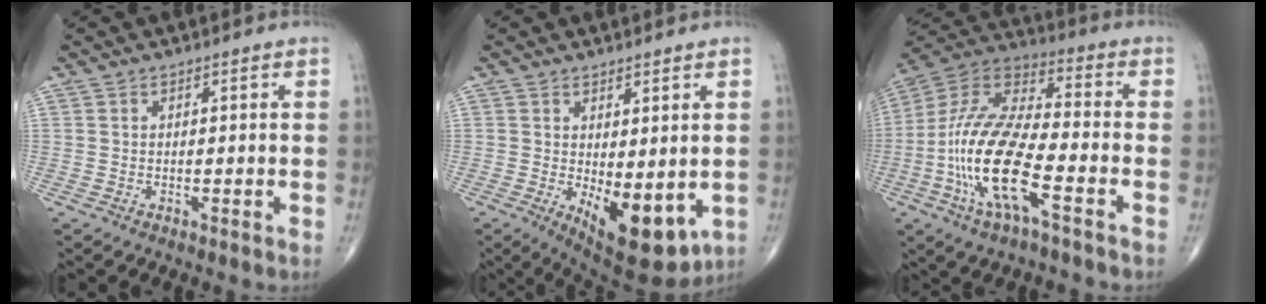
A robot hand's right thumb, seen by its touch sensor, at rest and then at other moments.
{"total": 11.5, "force": [-2.1, 5.2, 10.1], "torque": [-0.126, -0.023, -0.012]}
{"total": 19.6, "force": [-6.3, 6.6, 17.3], "torque": [-0.362, 0.029, -0.120]}